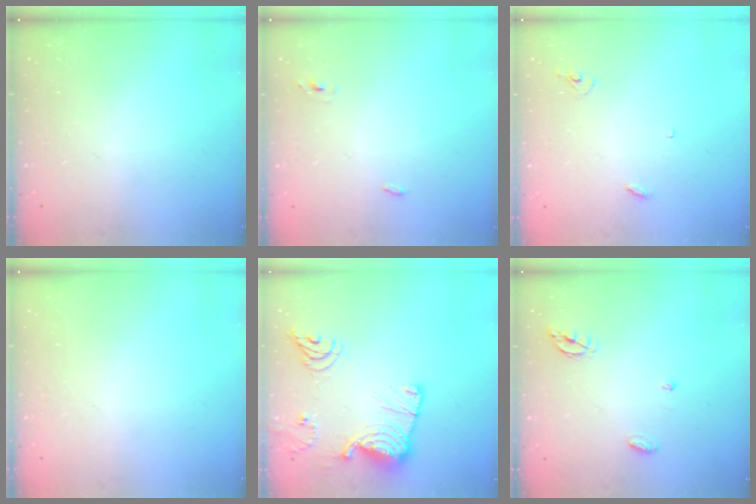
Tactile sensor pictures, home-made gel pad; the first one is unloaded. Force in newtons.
{"total": 2.7, "press": 2.6, "slide": 0.8}
{"total": 2.9, "press": 2.9, "slide": 0.2}
{"total": 0.0}
{"total": 16.6, "press": 16.5, "slide": 1.8}
{"total": 5.0, "press": 5.0, "slide": 0.5}